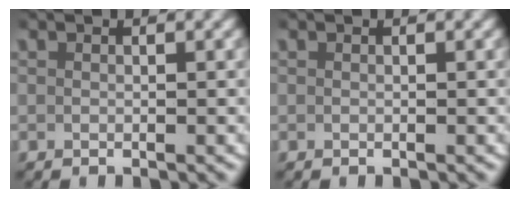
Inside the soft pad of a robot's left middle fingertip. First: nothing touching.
{"total": 0.0}